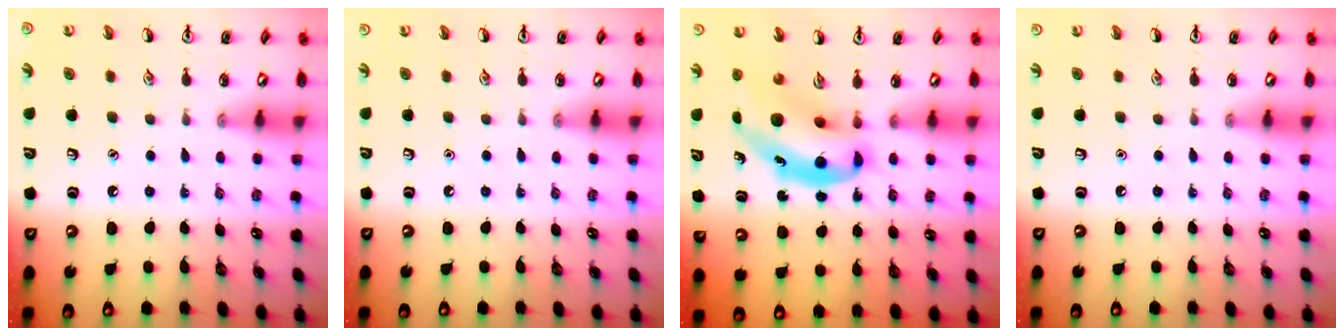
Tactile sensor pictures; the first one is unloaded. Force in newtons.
{"total": 0.0}
{"total": 10.0, "press": 9.6, "slide": 2.9}
{"total": 0.0}